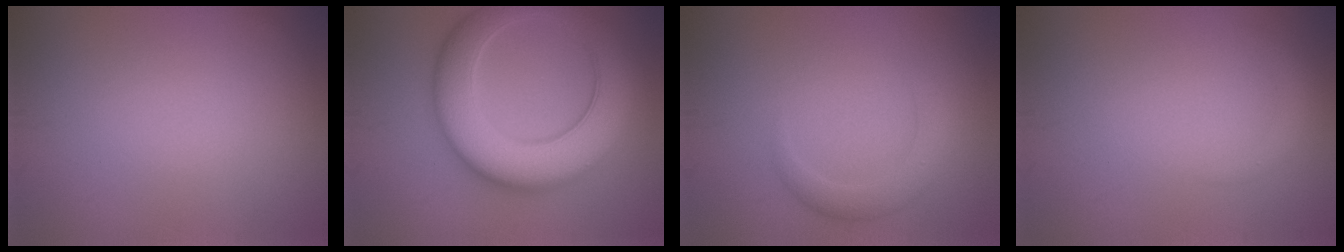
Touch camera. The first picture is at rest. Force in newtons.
{"total": 9.4, "press": 9.4, "slide": 0.2}
{"total": 2.4, "press": 2.4, "slide": 0.2}
{"total": 1.1, "press": 1.1, "slide": 0.0}